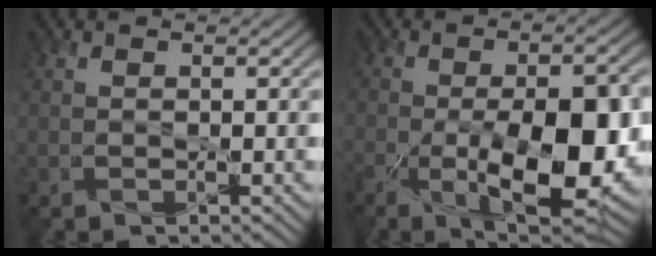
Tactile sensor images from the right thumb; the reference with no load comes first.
{"total": 14.7, "force": [-4.1, 6.2, 12.7], "torque": [-0.204, -0.022, -0.062]}